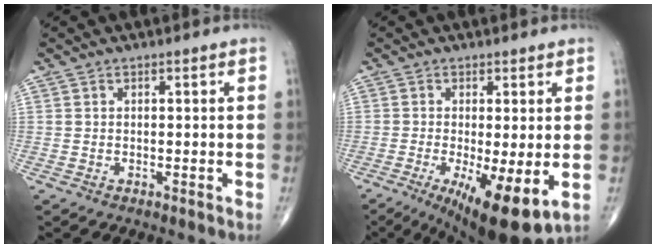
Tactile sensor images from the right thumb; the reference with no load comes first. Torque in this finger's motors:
{"motor_torque": [-0.31, 0.44, 0.07, -0.13, 0.02]}